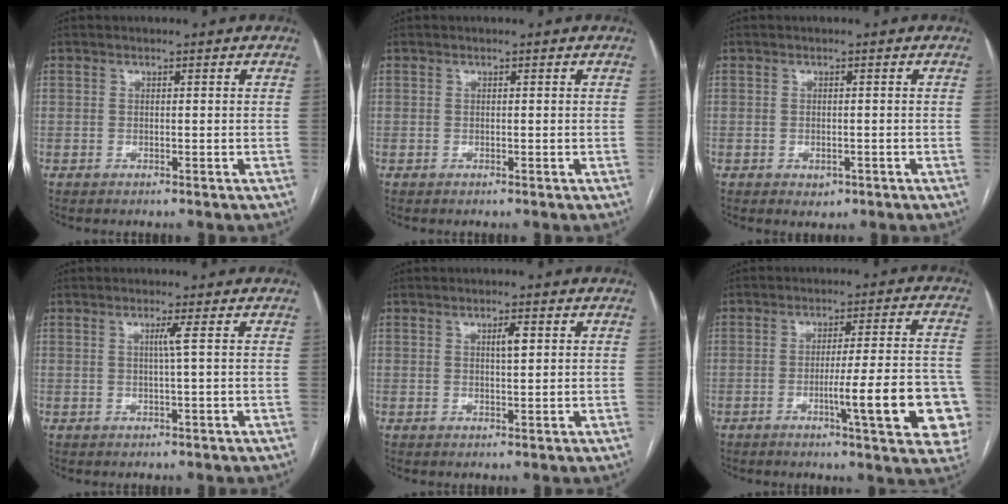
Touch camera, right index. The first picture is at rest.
{"total": 0.0}
{"total": 1.6, "force": [-0.7, 1.2, 0.8], "torque": [-0.011, 0.001, -0.002]}
{"total": 1.6, "force": [0.3, -0.7, 1.4], "torque": [-0.026, -0.001, 0.006]}
{"total": 2.1, "force": [0.7, 0.3, 1.9], "torque": [-0.033, 0.000, 0.012]}
{"total": 14.3, "force": [-4.5, 1.4, 13.5], "torque": [-0.131, 0.014, -0.053]}